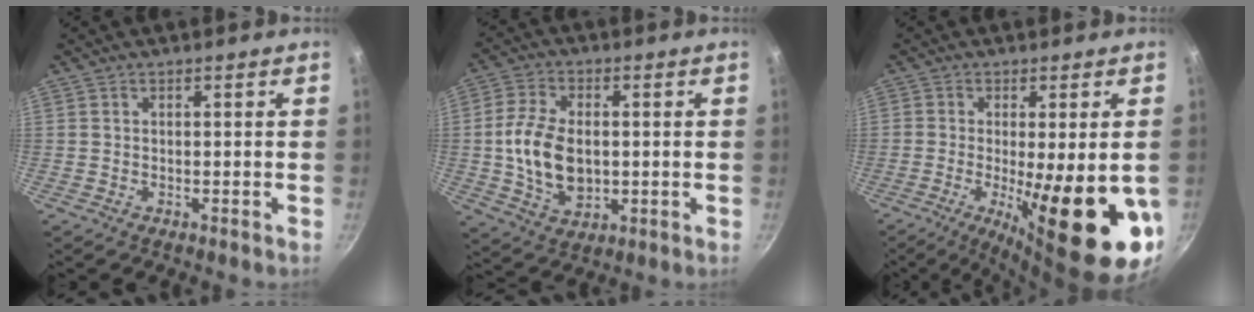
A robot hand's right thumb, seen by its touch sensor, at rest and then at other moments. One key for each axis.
{"total": 12.0, "fx": -0.2, "fy": 7.8, "fz": 9.1, "tx": -0.161, "ty": 0.002, "tz": -0.002}
{"total": 20.4, "fx": -4.3, "fy": 5.8, "fz": 19.1, "tx": -0.263, "ty": -0.022, "tz": -0.048}